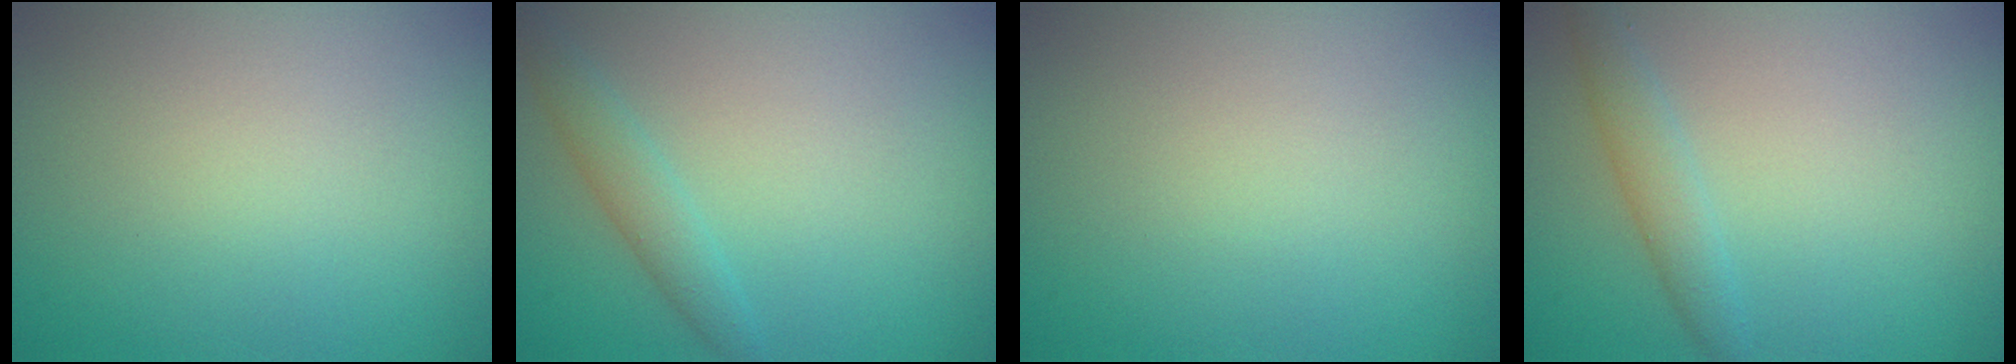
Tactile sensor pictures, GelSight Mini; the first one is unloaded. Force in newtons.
{"total": 2.0, "press": 2.0, "slide": 0.1}
{"total": 0.0}
{"total": 2.0, "press": 2.0, "slide": 0.3}